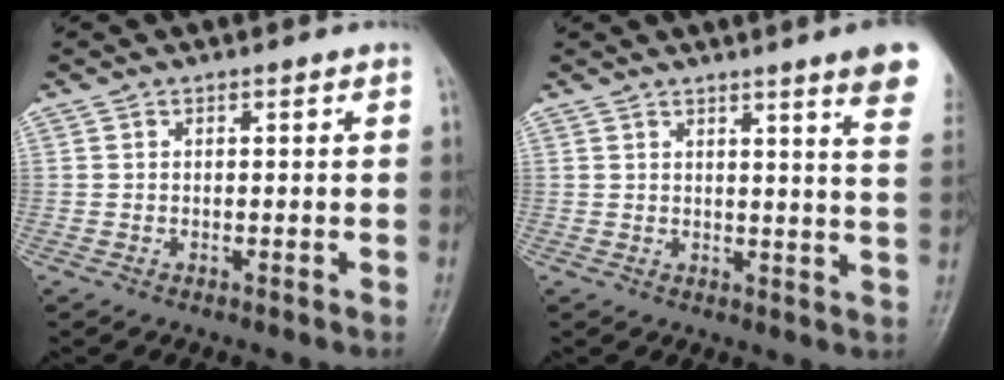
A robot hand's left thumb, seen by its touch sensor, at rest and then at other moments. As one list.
[{"total": 10.5, "force": [6.9, 0.4, 7.9], "torque": [-0.083, -0.029, 0.067]}]